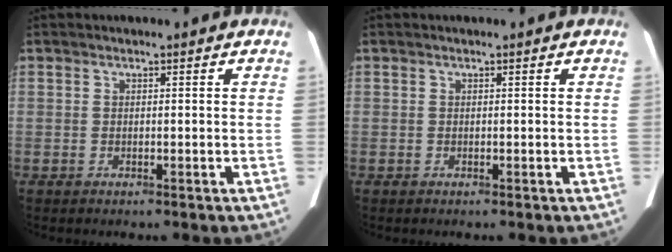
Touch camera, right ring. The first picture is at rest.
{"total": 0.0}